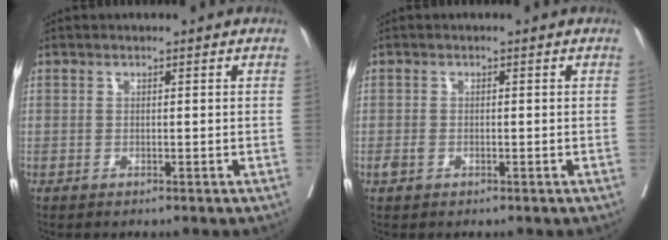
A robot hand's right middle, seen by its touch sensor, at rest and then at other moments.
{"total": 1.1, "force": [-0.5, 0.7, 0.7], "torque": [-0.013, 0.001, -0.007]}